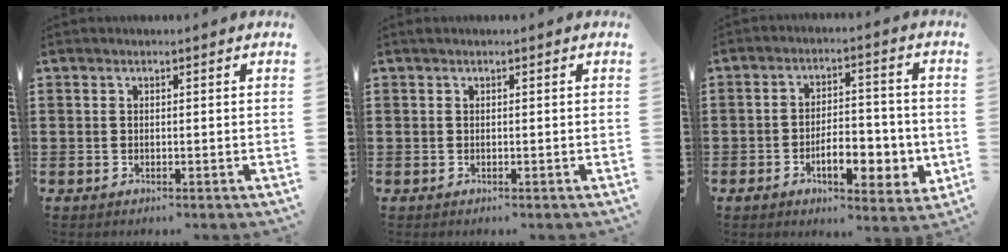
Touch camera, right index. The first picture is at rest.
{"total": 0.0}
{"total": 8.0, "force": [-2.6, 4.0, 6.5], "torque": [-0.092, 0.007, -0.045]}